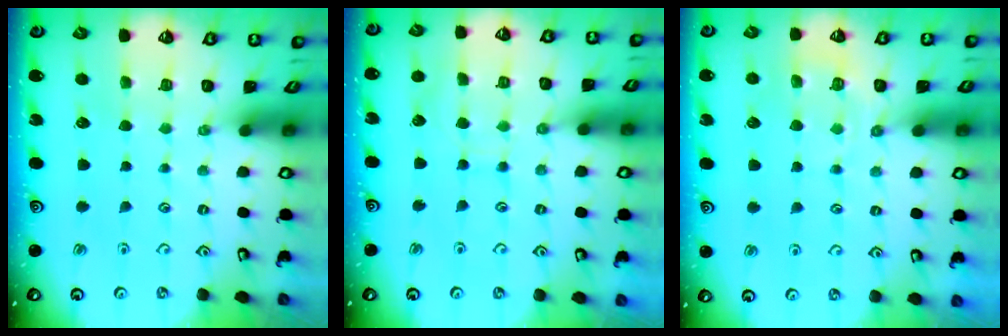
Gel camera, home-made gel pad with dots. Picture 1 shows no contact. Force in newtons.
{"total": 5.9, "press": 5.9, "slide": 0.6}
{"total": 6.4, "press": 6.3, "slide": 1.0}